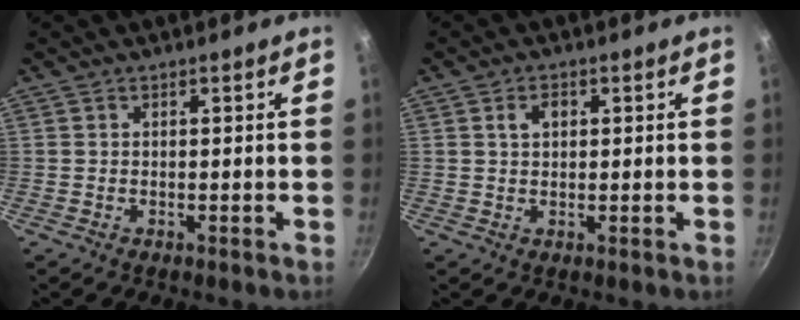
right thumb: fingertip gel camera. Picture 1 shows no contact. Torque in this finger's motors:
{"motor_torque": [-0.01, -0.02, -0.02, 0.06, 0.00]}